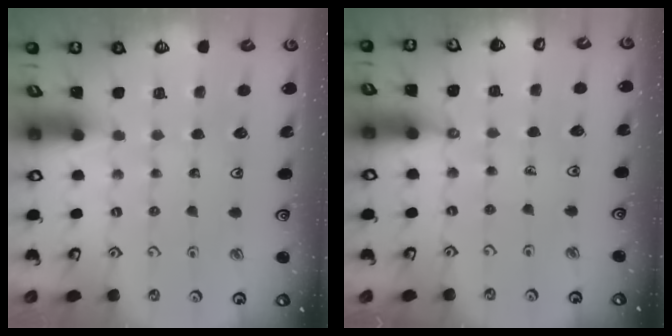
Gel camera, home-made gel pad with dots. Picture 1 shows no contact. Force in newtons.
{"total": 2.3, "press": 2.3, "slide": 0.5}